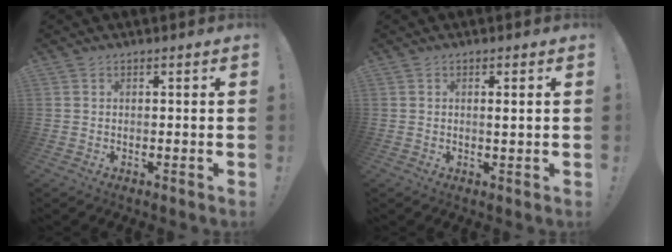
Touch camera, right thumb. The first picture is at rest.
{"total": 1.5, "force": [0.3, 0.0, 1.5], "torque": [-0.017, -0.007, 0.000]}